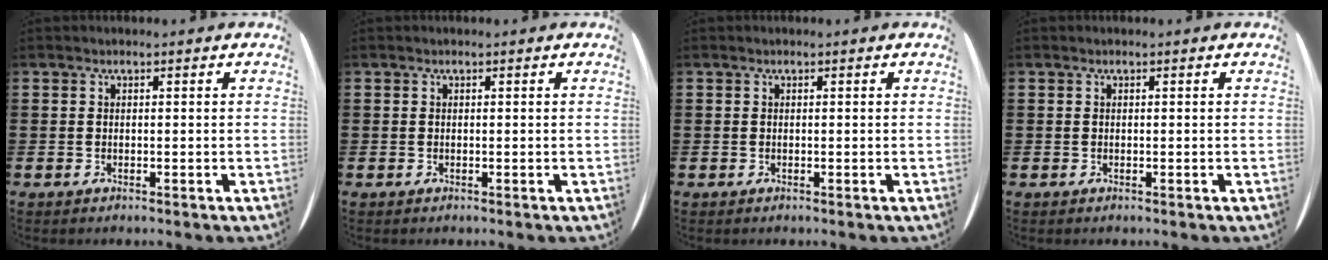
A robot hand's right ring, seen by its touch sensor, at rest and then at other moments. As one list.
[{"total": 0.0}, {"total": 0.0}, {"total": 0.0}]